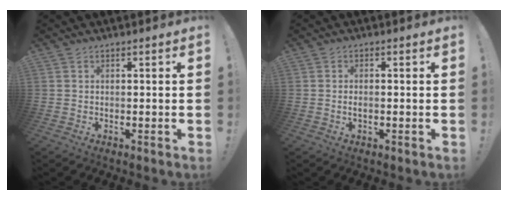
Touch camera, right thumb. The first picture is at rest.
{"total": 1.3, "force": [-0.2, 0.6, 1.2], "torque": [-0.021, 0.005, -0.004]}